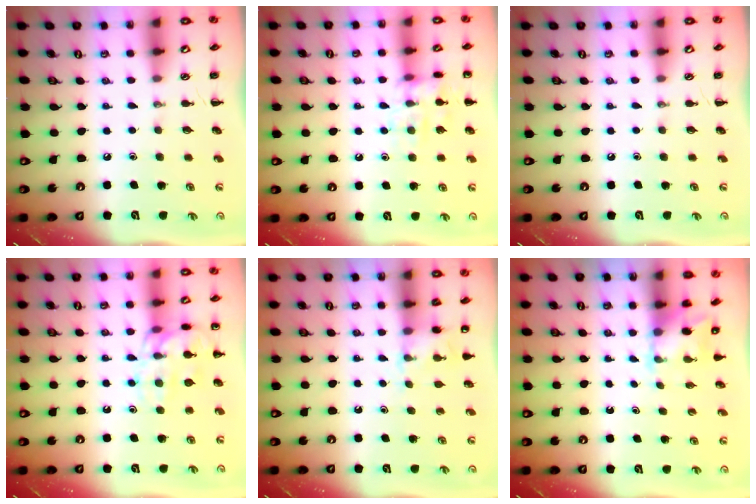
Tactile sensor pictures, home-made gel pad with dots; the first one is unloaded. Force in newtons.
{"total": 11.3, "press": 11.2, "slide": 1.0}
{"total": 0.0}
{"total": 14.5, "press": 14.5, "slide": 1.0}
{"total": 5.3, "press": 5.1, "slide": 1.3}
{"total": 2.1, "press": 2.0, "slide": 0.7}